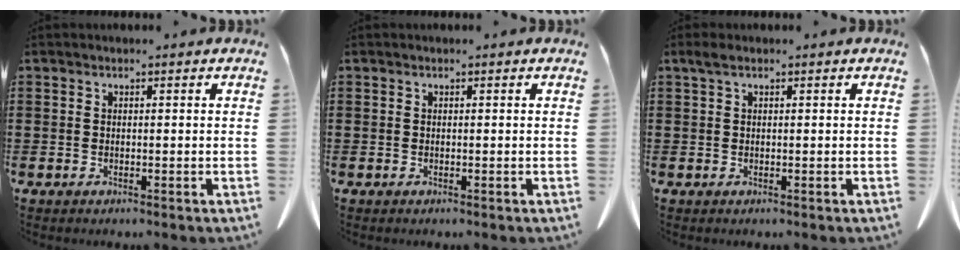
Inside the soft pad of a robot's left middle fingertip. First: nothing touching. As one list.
[{"total": 0.0}, {"total": 1.1, "force": [0.4, 0.3, 0.9], "torque": [-0.020, 0.003, 0.007]}]